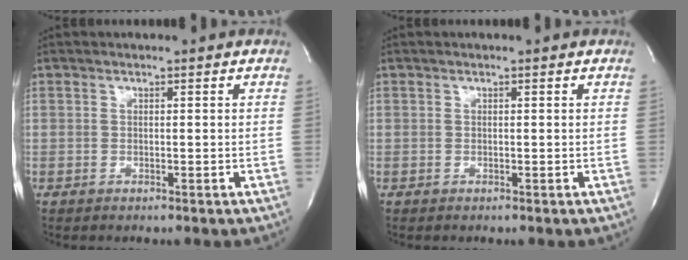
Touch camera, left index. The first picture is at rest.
{"total": 0.0}